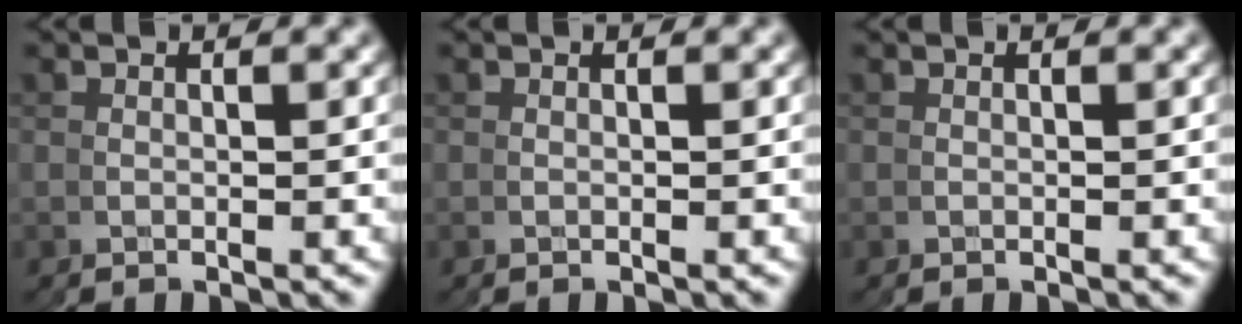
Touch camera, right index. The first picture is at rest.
{"total": 0.0}
{"total": 0.0}